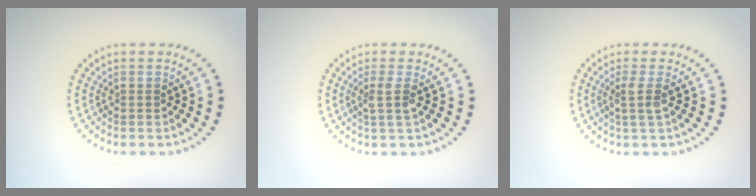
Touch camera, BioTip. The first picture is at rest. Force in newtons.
{"total": 1.7, "press": 1.3, "slide": 1.1}
{"total": 1.8, "press": 1.3, "slide": 1.2}